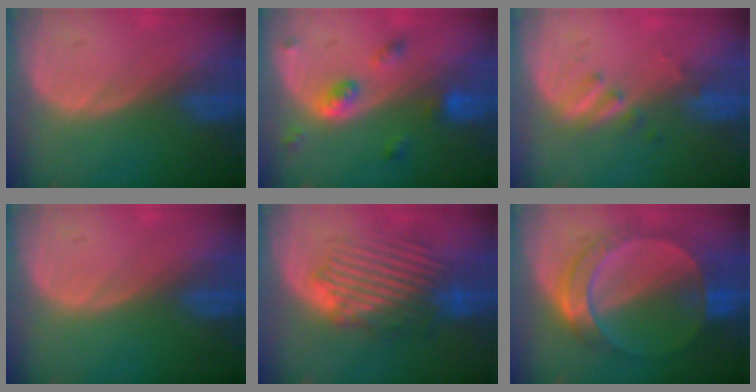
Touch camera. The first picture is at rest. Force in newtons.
{"total": 5.2, "press": 4.5, "slide": 2.8}
{"total": 2.8, "press": 2.6, "slide": 1.2}
{"total": 0.0}
{"total": 8.5, "press": 8.1, "slide": 2.5}
{"total": 7.8, "press": 7.5, "slide": 2.0}